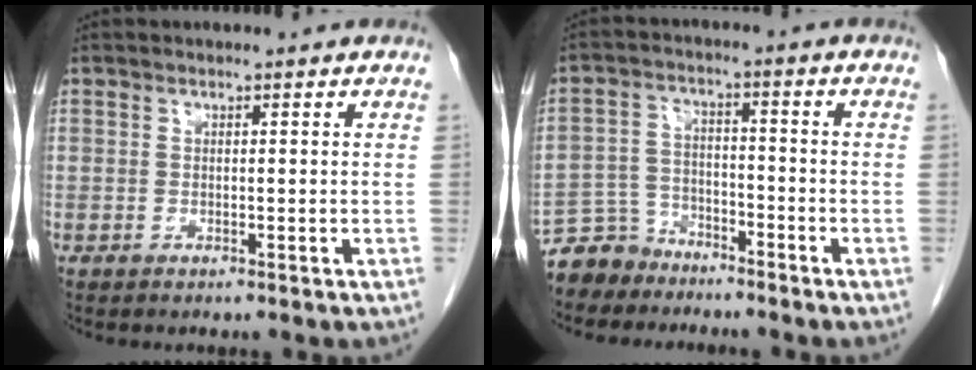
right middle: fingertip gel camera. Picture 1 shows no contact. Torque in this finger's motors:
{"motor_torque": [0.64, -0.54, 0.11, -0.02]}